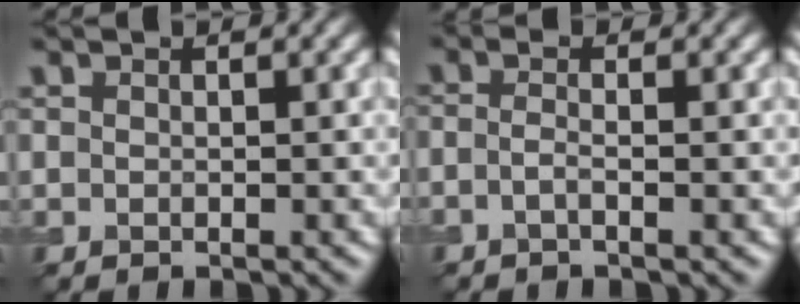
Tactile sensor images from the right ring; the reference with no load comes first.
{"total": 1.4, "force": [-0.5, 0.5, 1.3], "torque": [-0.022, -0.003, -0.016]}